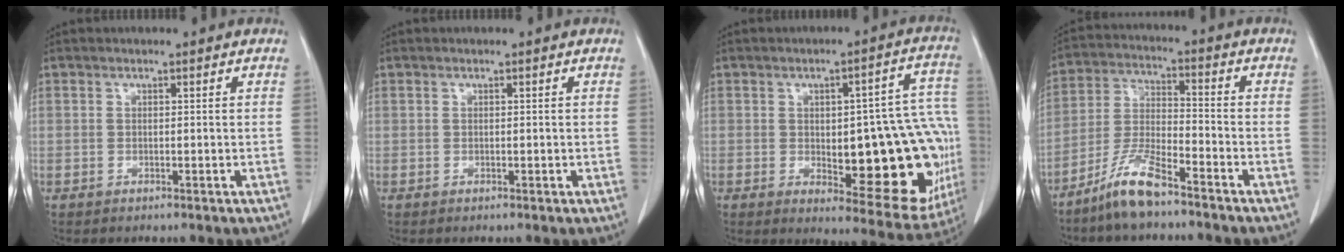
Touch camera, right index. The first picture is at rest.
{"total": 0.0}
{"total": 21.9, "force": [-2.4, 7.1, 20.6], "torque": [-0.174, 0.028, -0.002]}
{"total": 8.5, "force": [-6.5, 1.1, 5.3], "torque": [-0.114, -0.014, -0.129]}